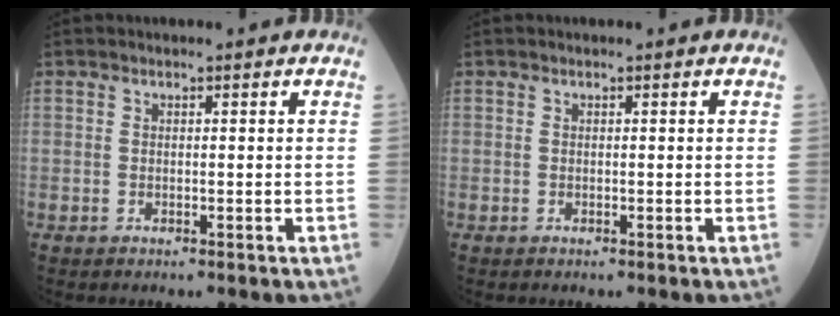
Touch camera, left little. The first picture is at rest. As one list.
[{"total": 0.0}]